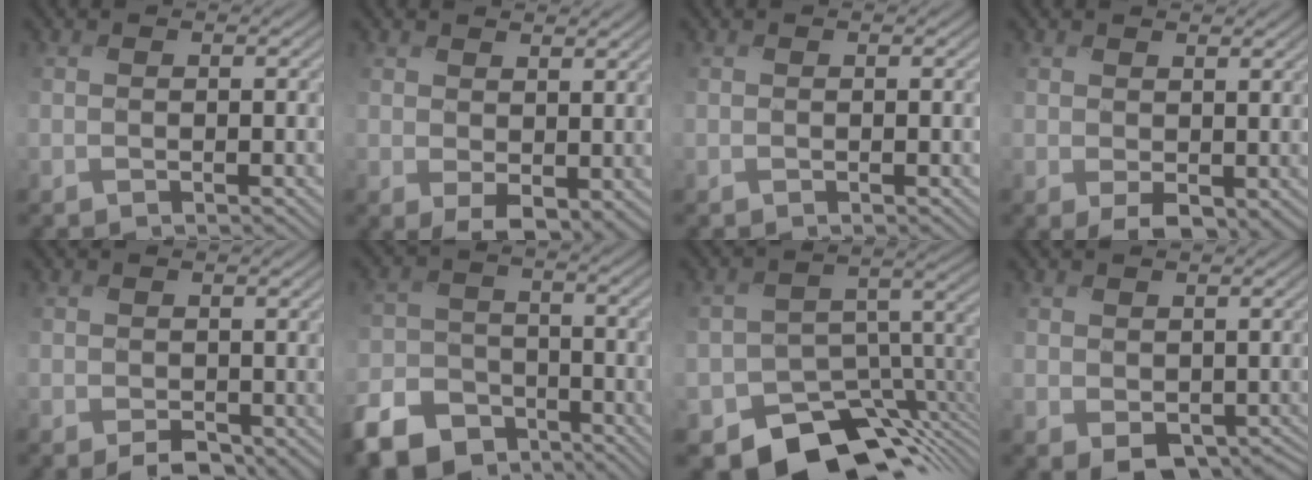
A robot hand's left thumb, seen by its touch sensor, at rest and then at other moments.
{"total": 3.9, "force": [0.6, 2.6, 2.8], "torque": [-0.057, -0.016, 0.020]}
{"total": 0.0}
{"total": 3.3, "force": [0.0, 2.3, 2.4], "torque": [-0.050, -0.015, 0.006]}
{"total": 2.6, "force": [-1.0, 2.0, 1.3], "torque": [-0.030, -0.013, -0.017]}
{"total": 10.6, "force": [-7.8, 6.2, 3.6], "torque": [-0.103, -0.020, -0.129]}
{"total": 12.3, "force": [-8.8, 6.5, 5.5], "torque": [-0.090, -0.033, -0.120]}
{"total": 3.7, "force": [-0.3, 3.0, 2.2], "torque": [-0.056, -0.023, 0.002]}